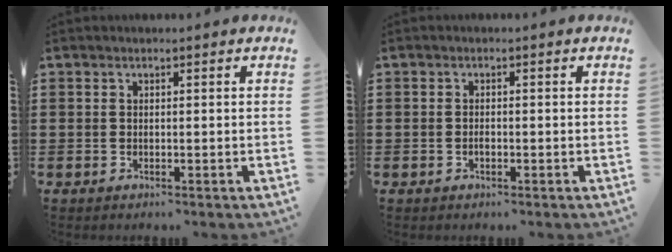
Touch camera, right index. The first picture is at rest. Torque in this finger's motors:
{"motor_torque": [0.78, 1.36, 0.01, -0.02]}